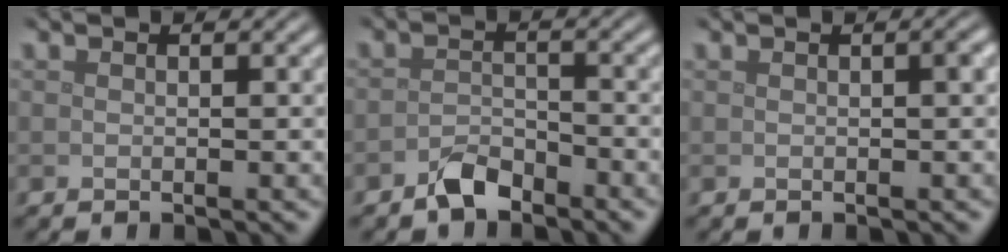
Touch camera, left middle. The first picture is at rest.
{"total": 2.5, "force": [-2.0, 1.1, 1.0], "torque": [-0.017, 0.007, -0.040]}
{"total": 0.8, "force": [0.0, 0.1, 0.8], "torque": [-0.012, 0.004, 0.002]}